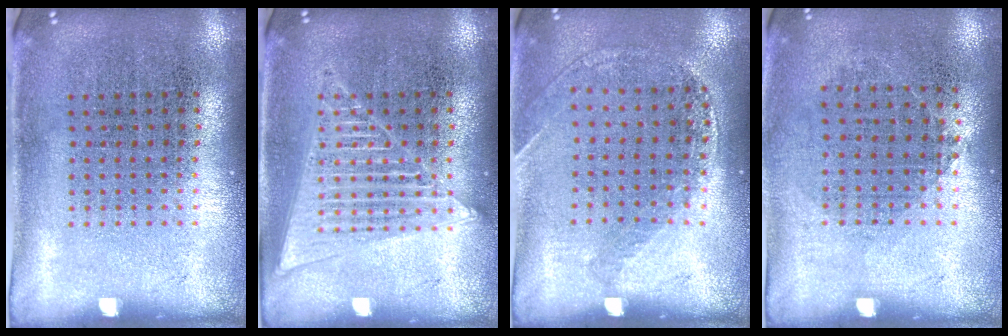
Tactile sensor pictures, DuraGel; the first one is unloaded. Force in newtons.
{"total": 2.7, "press": 2.7, "slide": 0.4}
{"total": 1.1, "press": 1.1, "slide": 0.4}
{"total": 0.8, "press": 0.7, "slide": 0.4}